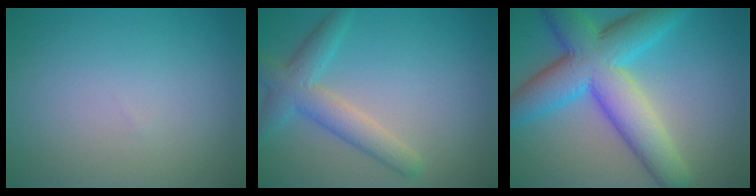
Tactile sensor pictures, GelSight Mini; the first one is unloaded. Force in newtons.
{"total": 4.0, "press": 4.0, "slide": 0.3}
{"total": 10.5, "press": 10.5, "slide": 0.3}